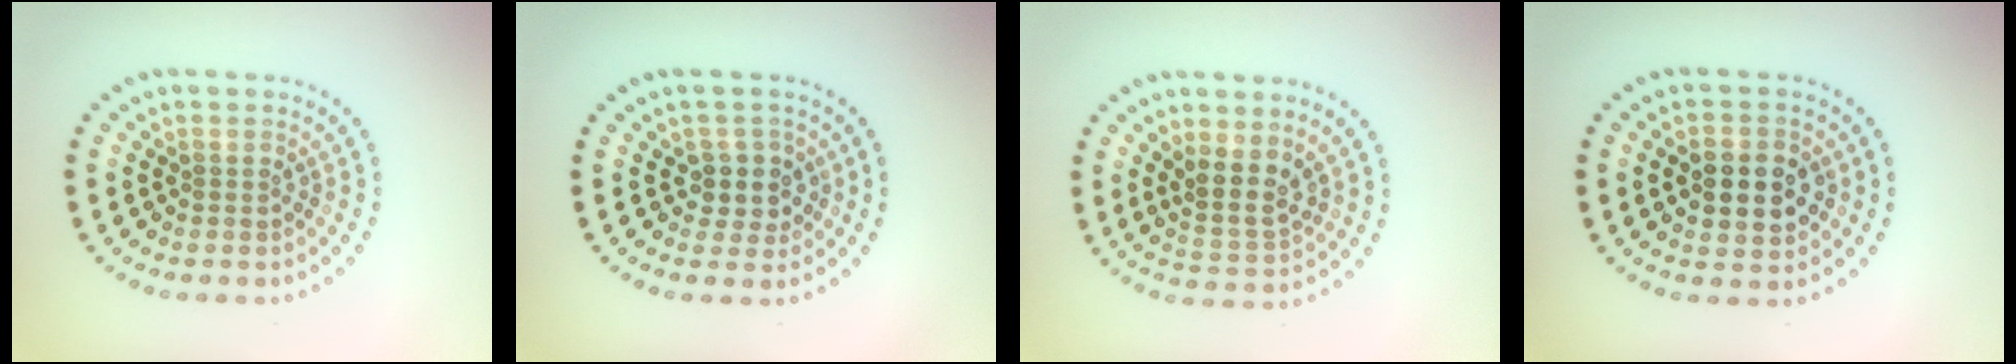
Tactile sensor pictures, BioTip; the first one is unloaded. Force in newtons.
{"total": 2.5, "press": 2.2, "slide": 1.2}
{"total": 2.9, "press": 2.4, "slide": 1.7}
{"total": 4.4, "press": 4.4, "slide": 0.3}